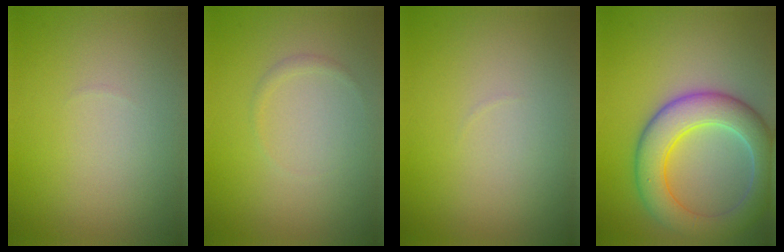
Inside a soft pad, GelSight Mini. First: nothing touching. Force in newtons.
{"total": 0.6, "press": 0.6, "slide": 0.0}
{"total": 0.0}
{"total": 7.3, "press": 7.3, "slide": 0.4}